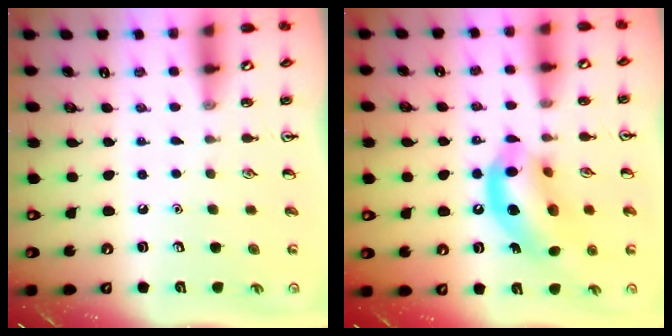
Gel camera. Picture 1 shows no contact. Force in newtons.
{"total": 14.2, "press": 13.7, "slide": 3.6}